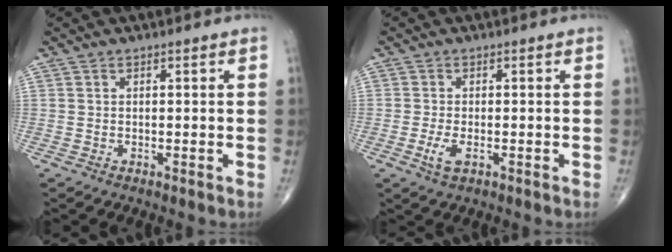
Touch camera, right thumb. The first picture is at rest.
{"total": 3.1, "force": [-1.0, 1.4, 2.6], "torque": [-0.059, -0.003, -0.017]}